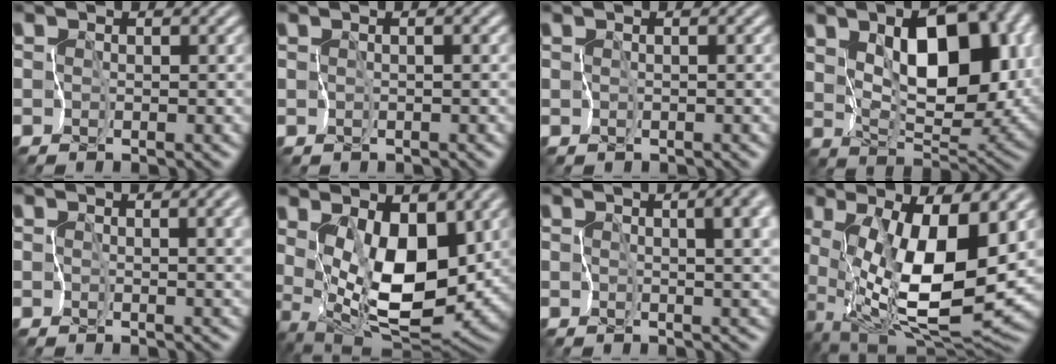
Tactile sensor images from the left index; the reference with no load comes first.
{"total": 0.0}
{"total": 0.0}
{"total": 9.8, "force": [2.9, 5.2, 7.8], "torque": [-0.125, -0.005, 0.058]}
{"total": 4.5, "force": [0.5, 2.4, 3.8], "torque": [-0.033, -0.005, 0.013]}
{"total": 9.1, "force": [2.3, 4.6, 7.4], "torque": [-0.139, -0.026, 0.062]}
{"total": 6.6, "force": [1.2, 3.0, 5.7], "torque": [-0.061, 0.008, 0.019]}
{"total": 12.0, "force": [1.5, 3.9, 11.2], "torque": [-0.188, -0.024, 0.036]}